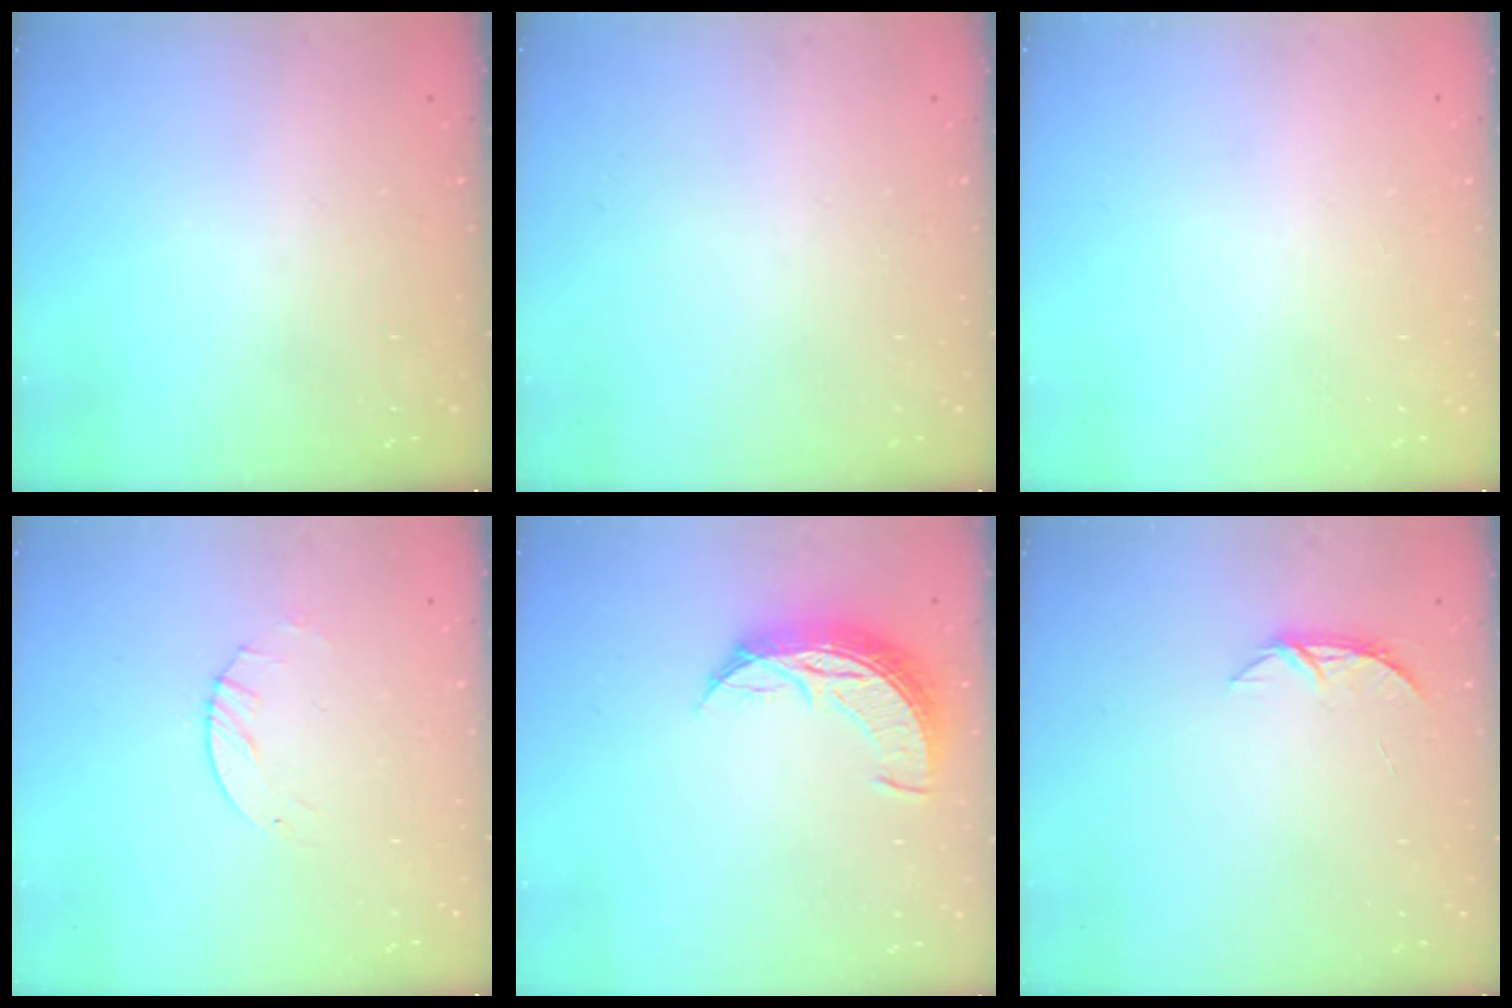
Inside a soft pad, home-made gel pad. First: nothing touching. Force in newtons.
{"total": 0.0}
{"total": 0.0}
{"total": 2.6, "press": 2.6, "slide": 0.3}
{"total": 8.6, "press": 8.6, "slide": 0.8}
{"total": 5.7, "press": 5.6, "slide": 0.4}